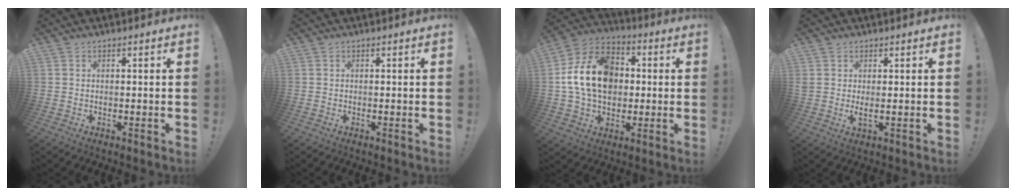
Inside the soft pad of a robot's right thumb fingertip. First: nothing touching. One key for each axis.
{"total": 0.0}
{"total": 18.8, "fx": 2.0, "fy": 14.0, "fz": 12.4, "tx": -0.207, "ty": 0.011, "tz": 0.042}
{"total": 2.8, "fx": 1.0, "fy": 0.5, "fz": 2.5, "tx": -0.027, "ty": -0.012, "tz": 0.015}